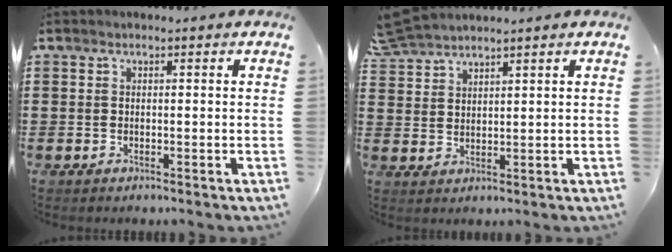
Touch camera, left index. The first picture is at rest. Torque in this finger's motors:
{"motor_torque": [-0.13, 0.76, 0.33, 0.05]}